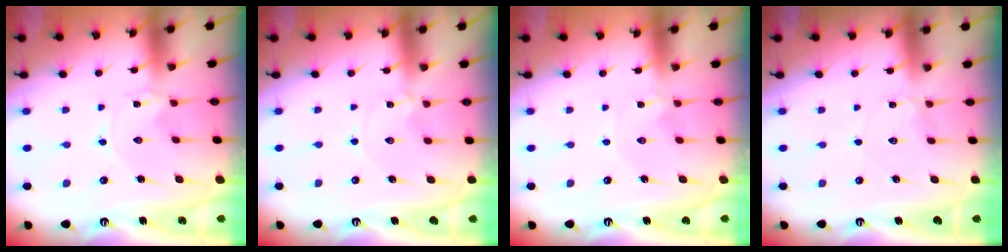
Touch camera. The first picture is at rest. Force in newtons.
{"total": 0.0}
{"total": 0.6, "press": 0.6, "slide": 0.1}
{"total": 2.7, "press": 2.7, "slide": 0.2}